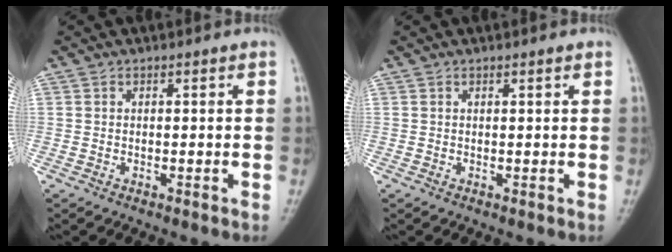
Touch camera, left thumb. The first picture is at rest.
{"total": 0.6, "force": [0.5, 0.0, 0.4], "torque": [-0.008, -0.002, 0.008]}